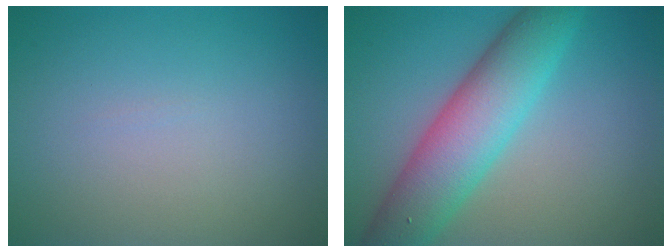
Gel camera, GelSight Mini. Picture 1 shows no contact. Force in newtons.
{"total": 7.8, "press": 7.8, "slide": 0.2}